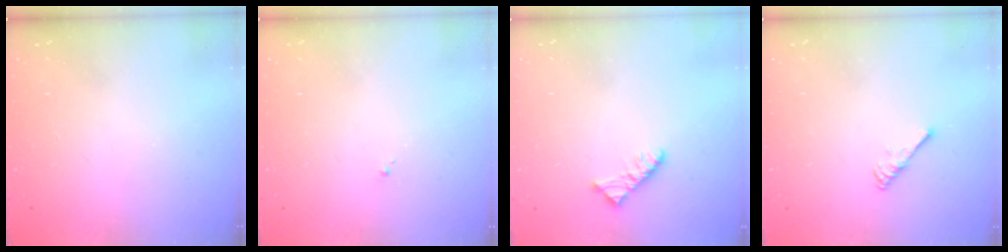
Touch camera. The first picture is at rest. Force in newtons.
{"total": 0.8, "press": 0.7, "slide": 0.3}
{"total": 5.2, "press": 5.1, "slide": 0.8}
{"total": 2.5, "press": 2.5, "slide": 0.4}